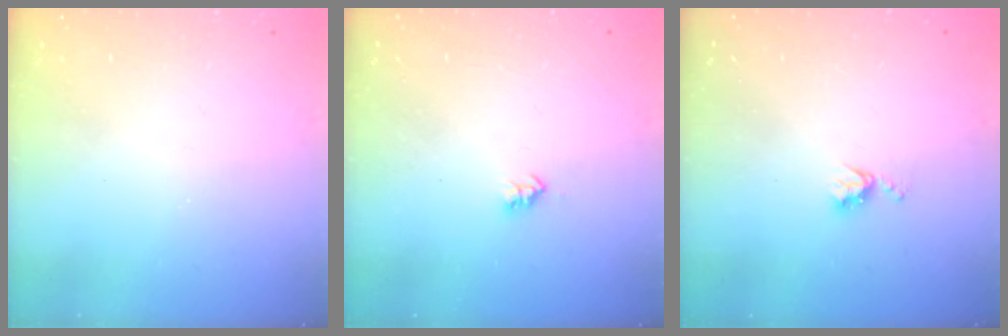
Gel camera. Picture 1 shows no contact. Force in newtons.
{"total": 2.6, "press": 2.5, "slide": 0.4}
{"total": 5.2, "press": 5.2, "slide": 0.5}